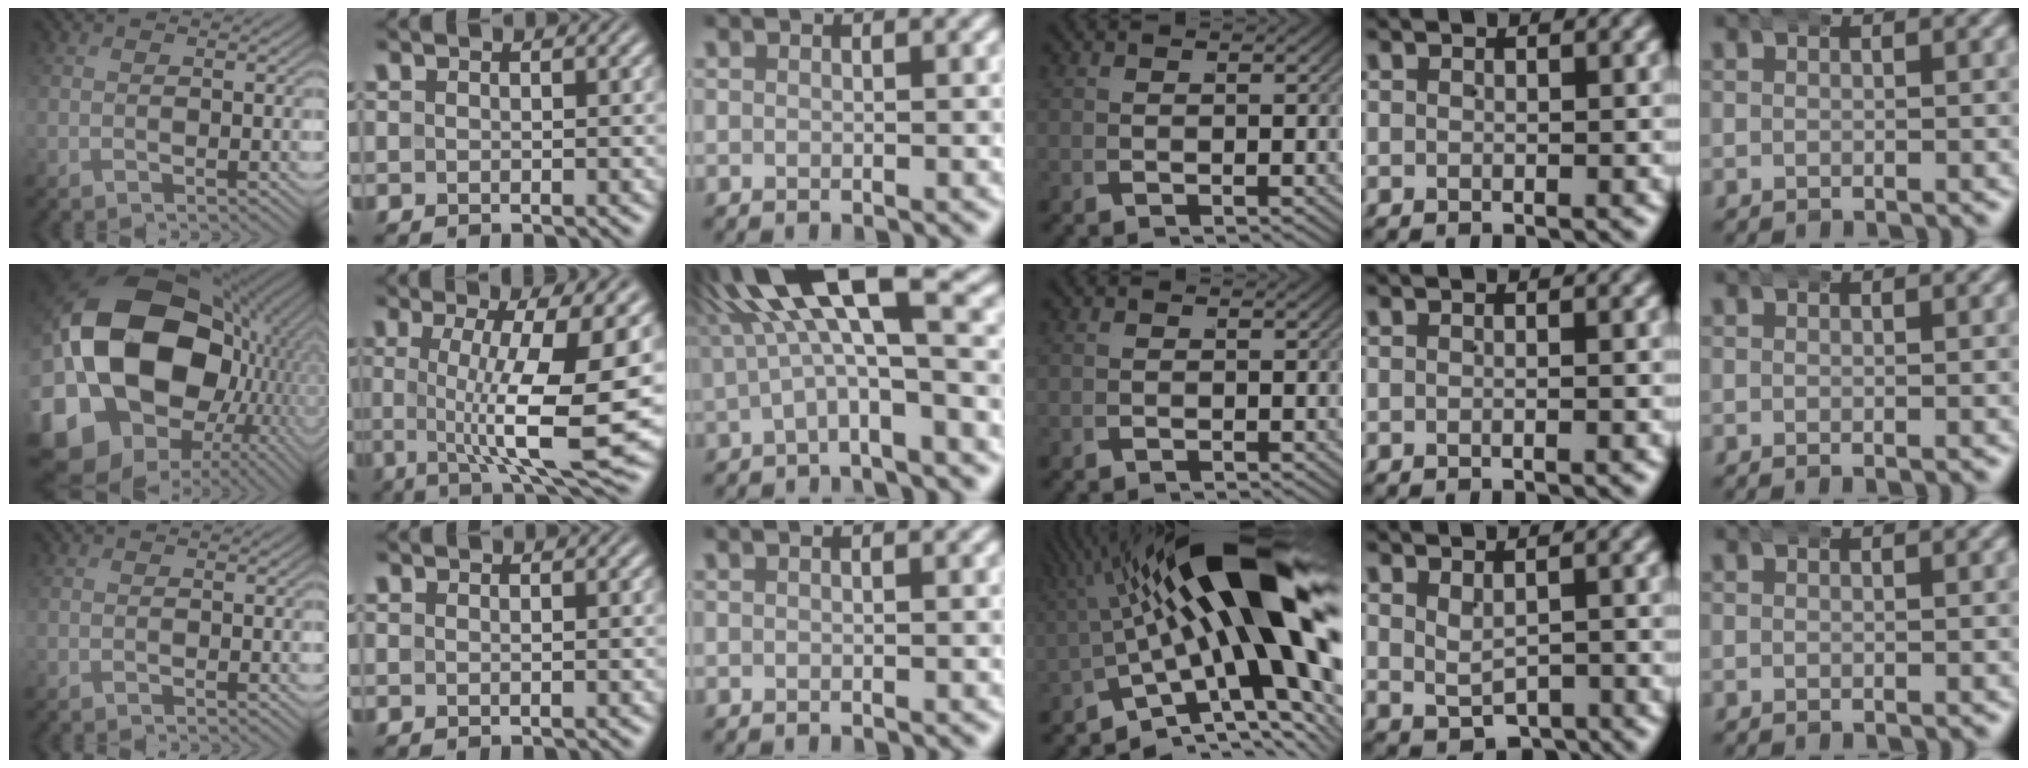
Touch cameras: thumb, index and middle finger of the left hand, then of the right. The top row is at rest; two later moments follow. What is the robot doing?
{"motion": "wrap", "object": "aluminum foil"}